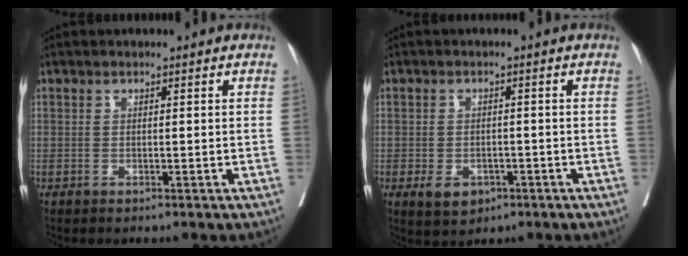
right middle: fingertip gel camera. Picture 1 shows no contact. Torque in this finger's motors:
{"motor_torque": [0.57, -0.41, 0.25, 0.05]}